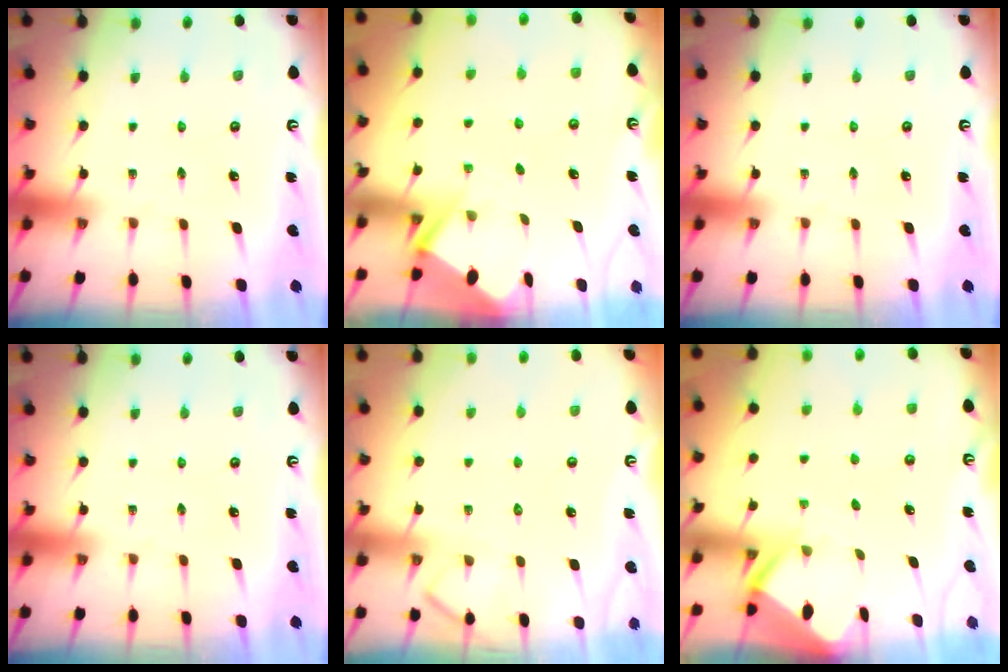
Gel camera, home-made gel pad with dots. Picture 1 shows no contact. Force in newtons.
{"total": 2.8, "press": 2.8, "slide": 0.4}
{"total": 0.0}
{"total": 0.0}
{"total": 4.6, "press": 4.5, "slide": 0.6}
{"total": 3.2, "press": 3.2, "slide": 0.3}